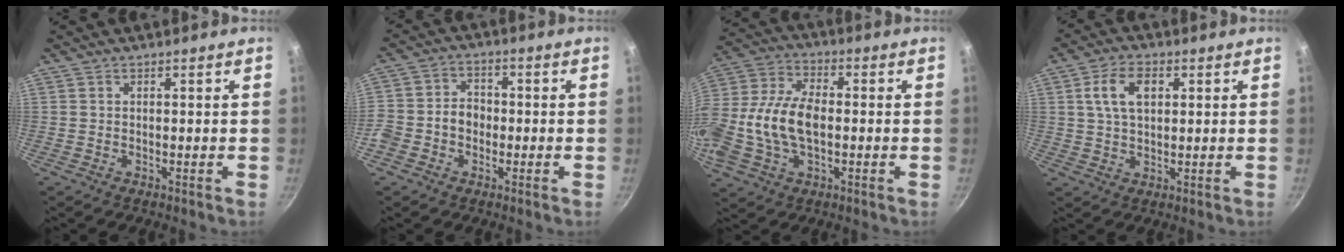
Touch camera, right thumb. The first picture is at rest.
{"total": 7.5, "force": [-1.9, 6.2, 3.8], "torque": [-0.049, 0.027, -0.048]}
{"total": 16.9, "force": [-1.5, 10.4, 13.2], "torque": [-0.261, 0.030, -0.037]}
{"total": 7.6, "force": [2.1, 4.6, 5.7], "torque": [-0.093, 0.003, 0.037]}